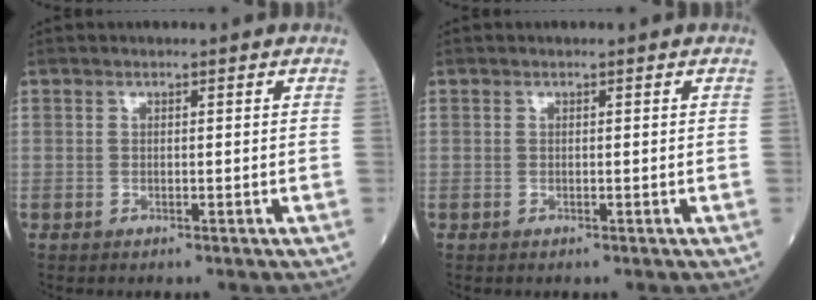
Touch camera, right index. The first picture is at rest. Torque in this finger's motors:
{"motor_torque": [0.00, 0.00, 0.00, 0.00]}